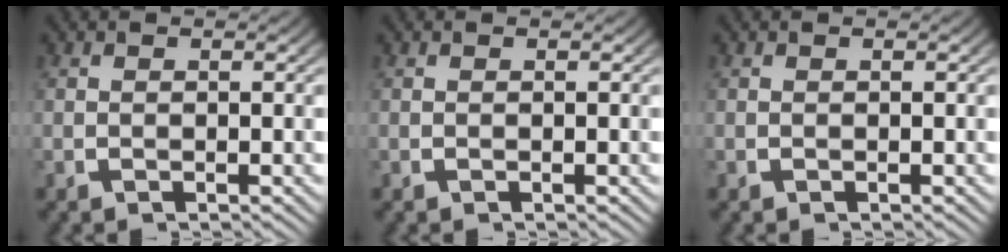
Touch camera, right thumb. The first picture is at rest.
{"total": 0.0}
{"total": 0.0}